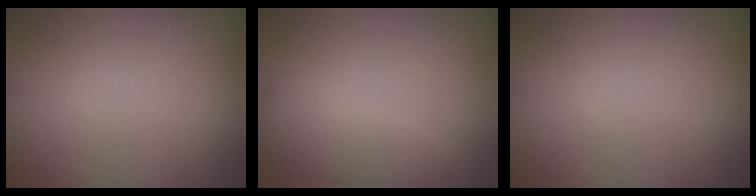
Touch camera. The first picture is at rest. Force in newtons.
{"total": 3.3, "press": 3.3, "slide": 0.1}
{"total": 0.0}